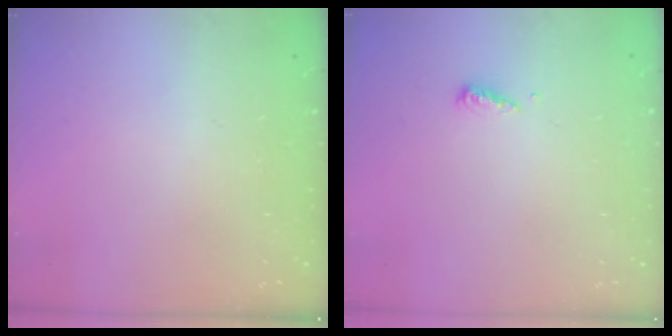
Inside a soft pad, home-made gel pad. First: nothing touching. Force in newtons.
{"total": 3.6, "press": 3.6, "slide": 0.4}